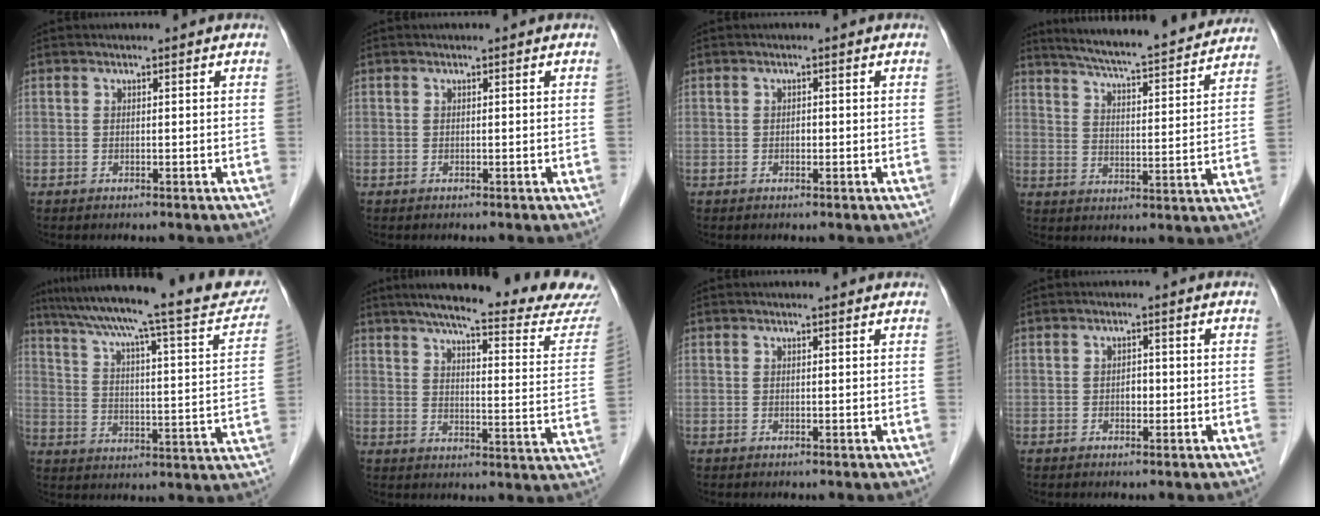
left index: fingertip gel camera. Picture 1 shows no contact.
{"total": 0.0}
{"total": 0.6, "force": [-0.1, 0.4, 0.4], "torque": [-0.007, 0.003, -0.005]}
{"total": 20.5, "force": [18.8, 1.5, 8.1], "torque": [-0.125, -0.011, 0.253]}
{"total": 27.0, "force": [22.5, 2.4, 14.6], "torque": [-0.229, -0.010, 0.296]}
{"total": 23.7, "force": [21.4, 0.4, 10.2], "torque": [-0.147, -0.066, 0.265]}
{"total": 1.5, "force": [1.5, 0.2, 0.2], "torque": [-0.014, 0.005, 0.012]}
{"total": 1.4, "force": [-0.3, 0.9, 1.0], "torque": [-0.014, 0.004, -0.006]}